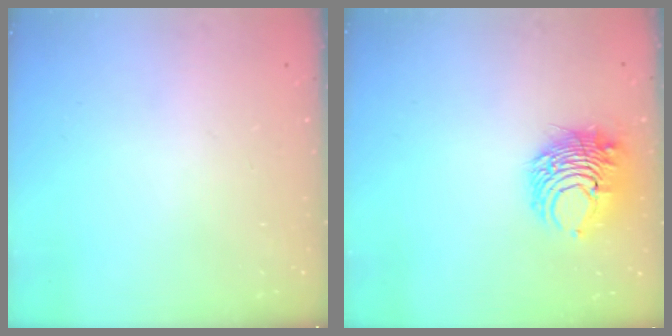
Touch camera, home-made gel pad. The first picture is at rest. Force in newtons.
{"total": 9.1, "press": 9.0, "slide": 1.0}